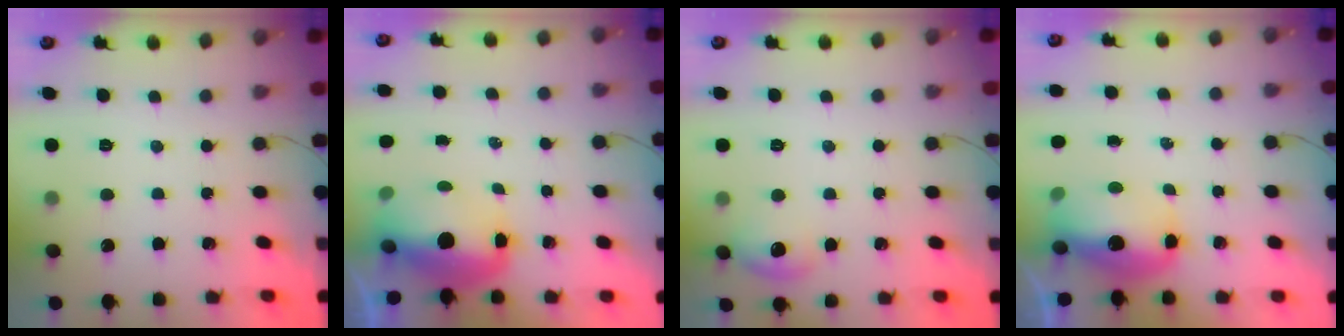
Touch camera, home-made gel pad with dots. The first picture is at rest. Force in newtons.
{"total": 10.4, "press": 10.1, "slide": 2.4}
{"total": 10.5, "press": 7.9, "slide": 7.0}
{"total": 11.7, "press": 11.5, "slide": 2.4}